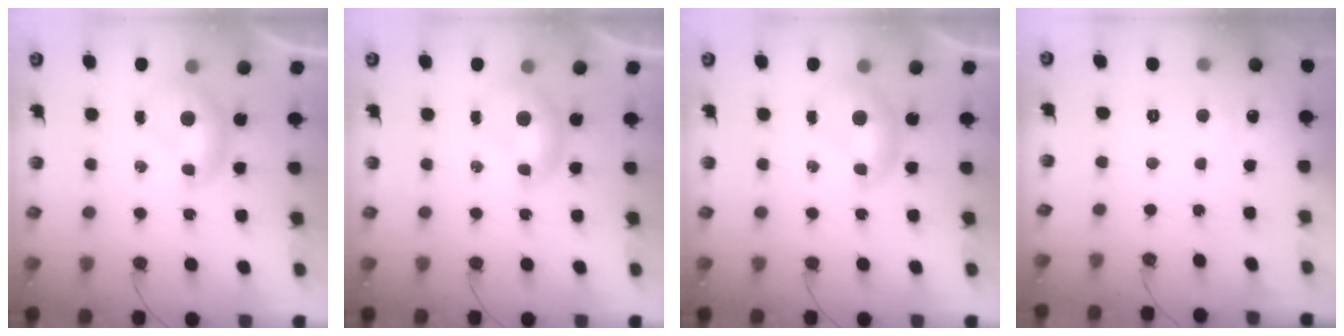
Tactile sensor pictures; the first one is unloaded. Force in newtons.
{"total": 0.0}
{"total": 0.0}
{"total": 1.1, "press": 0.9, "slide": 0.6}